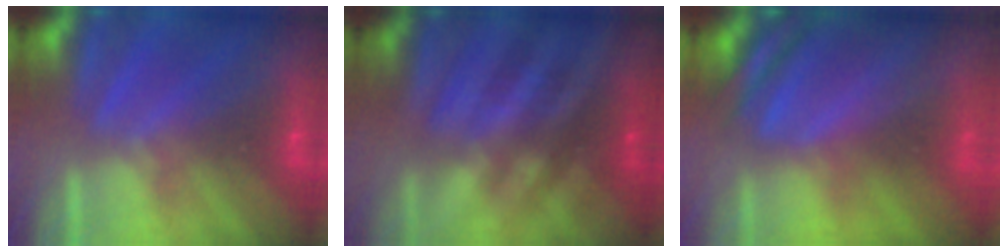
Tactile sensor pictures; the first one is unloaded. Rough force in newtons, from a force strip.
{"total": 2.4}
{"total": 6.2}